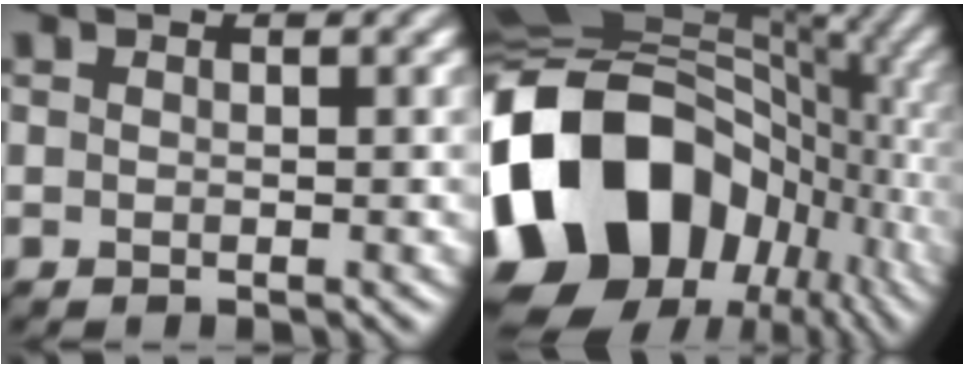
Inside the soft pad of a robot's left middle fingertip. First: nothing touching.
{"total": 19.3, "force": [-3.7, 14.9, 11.6], "torque": [-0.272, 0.003, -0.068]}